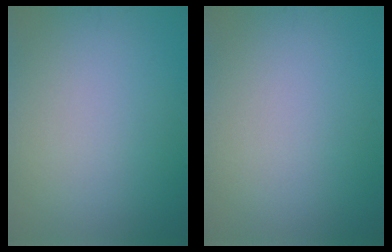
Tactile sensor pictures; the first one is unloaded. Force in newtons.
{"total": 0.0}